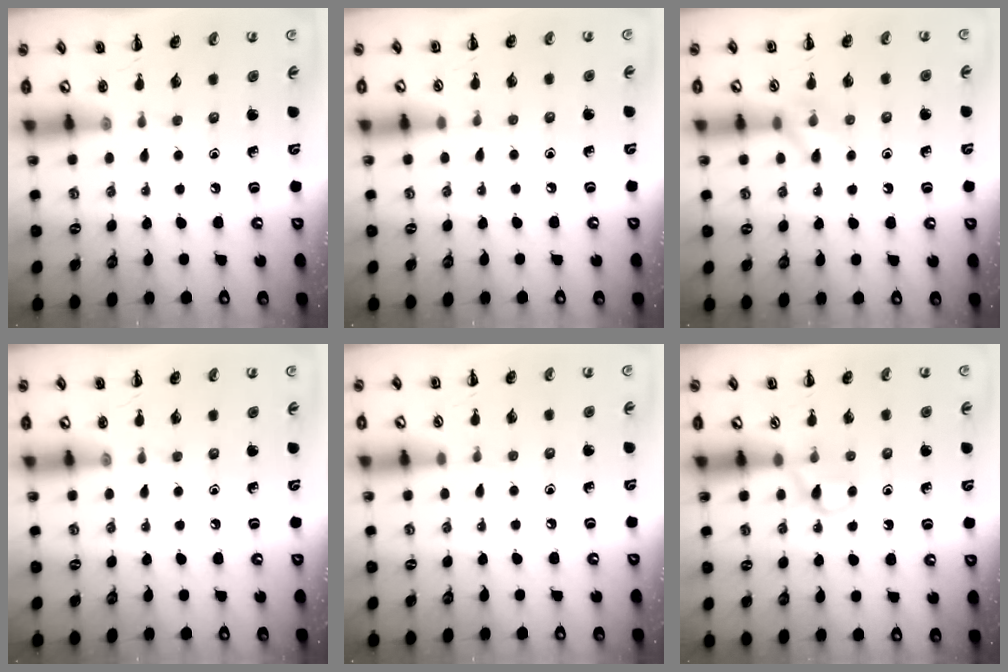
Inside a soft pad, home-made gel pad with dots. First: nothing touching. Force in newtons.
{"total": 3.0, "press": 2.8, "slide": 1.0}
{"total": 6.5, "press": 6.5, "slide": 0.3}
{"total": 0.0}
{"total": 3.0, "press": 2.8, "slide": 1.0}
{"total": 3.0, "press": 2.9, "slide": 1.0}